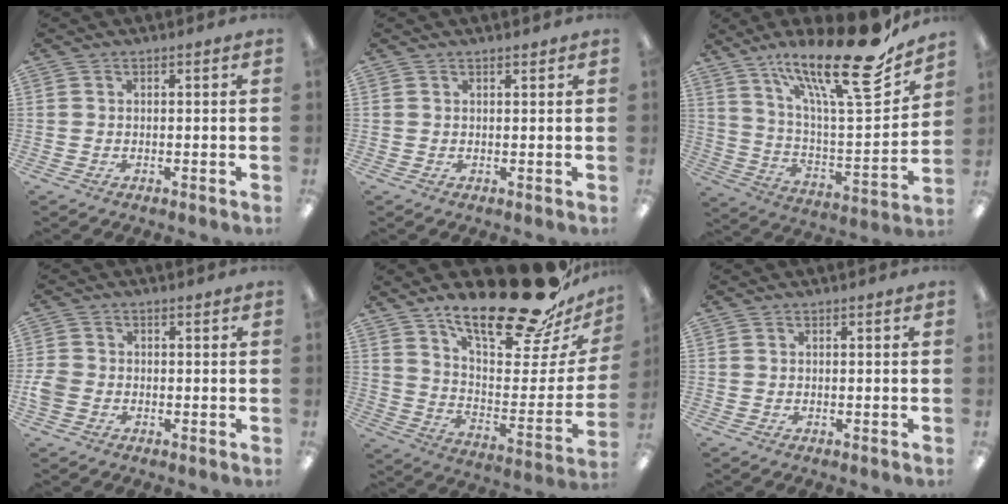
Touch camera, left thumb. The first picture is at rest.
{"total": 0.8, "force": [0.7, 0.2, 0.3], "torque": [0.002, -0.004, 0.012]}
{"total": 25.4, "force": [18.4, 5.7, 16.7], "torque": [-0.260, -0.124, 0.298]}
{"total": 3.5, "force": [-1.0, 2.7, 1.9], "torque": [-0.036, 0.006, -0.018]}
{"total": 25.3, "force": [19.7, 6.9, 14.3], "torque": [-0.196, -0.144, 0.322]}
{"total": 0.0}